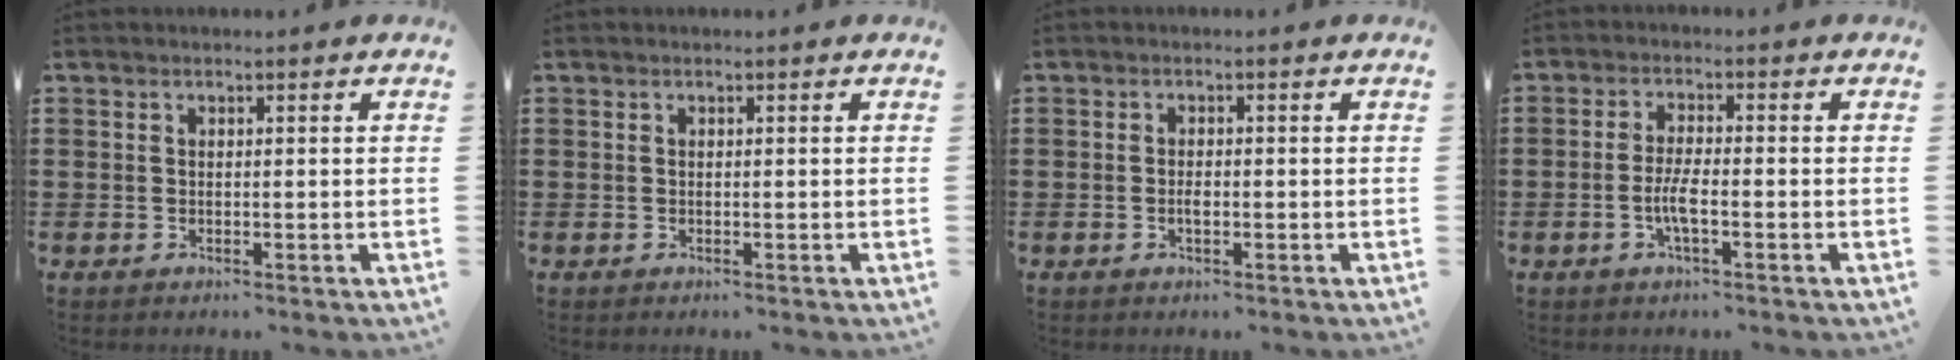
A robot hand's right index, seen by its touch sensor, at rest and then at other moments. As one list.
[{"total": 0.0}, {"total": 1.1, "force": [-0.3, 0.3, 1.0], "torque": [-0.021, -0.002, -0.005]}, {"total": 3.9, "force": [-1.3, 0.8, 3.6], "torque": [-0.084, -0.006, -0.031]}]